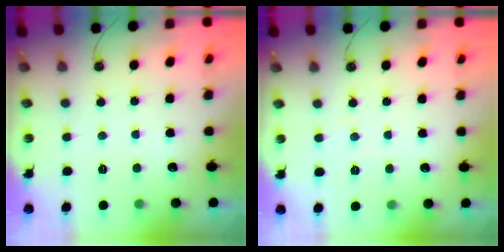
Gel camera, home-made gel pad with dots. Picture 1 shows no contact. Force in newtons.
{"total": 2.9, "press": 2.8, "slide": 0.7}